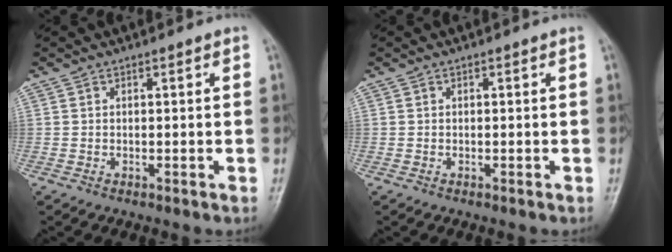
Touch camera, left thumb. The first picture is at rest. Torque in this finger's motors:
{"motor_torque": [0.00, 0.00, -0.03, -0.03, 0.00]}